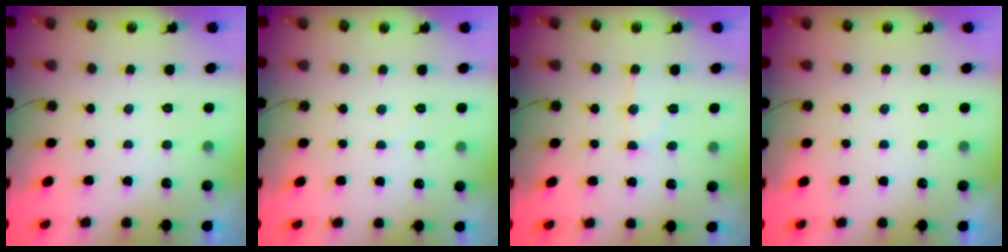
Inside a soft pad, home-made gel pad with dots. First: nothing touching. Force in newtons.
{"total": 2.8, "press": 2.8, "slide": 0.5}
{"total": 8.5, "press": 8.5, "slide": 0.3}
{"total": 0.0}